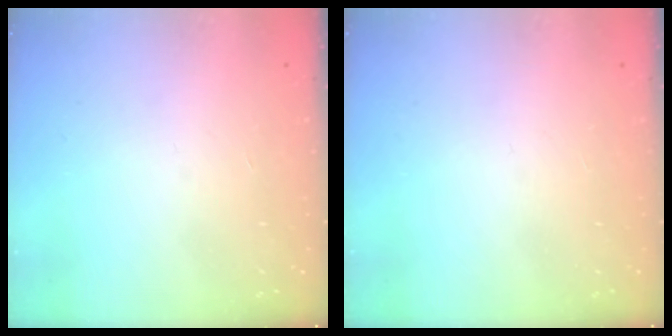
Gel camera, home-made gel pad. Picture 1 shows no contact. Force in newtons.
{"total": 0.0}